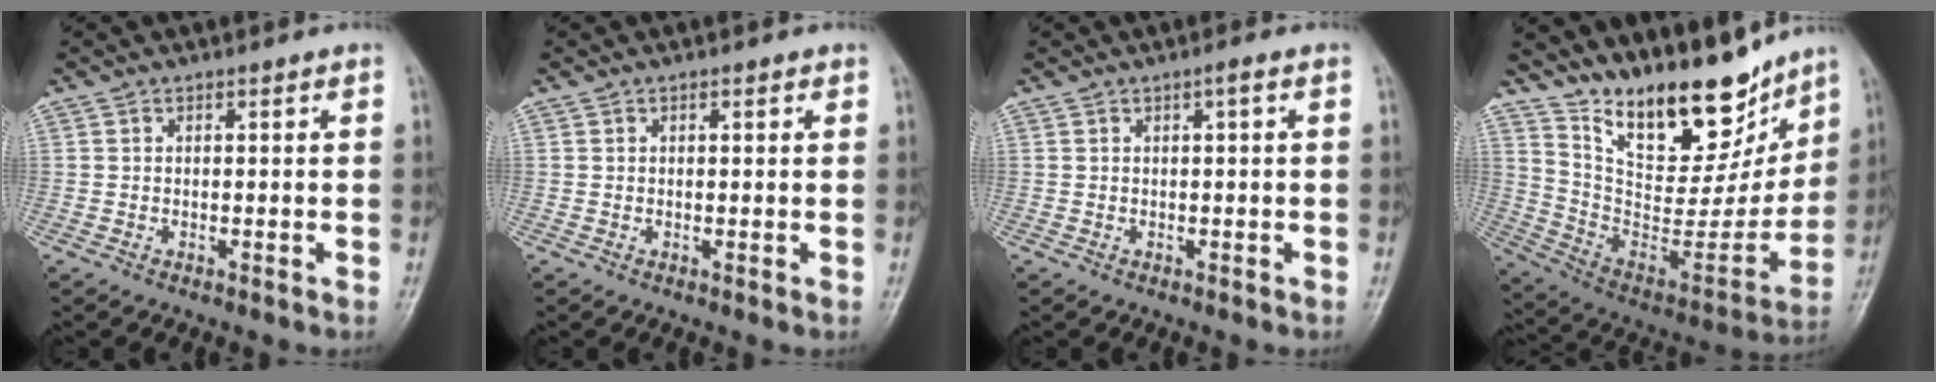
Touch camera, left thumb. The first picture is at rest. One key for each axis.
{"total": 1.1, "fx": 0.5, "fy": 0.4, "fz": 0.9, "tx": -0.012, "ty": 0.001, "tz": 0.005}
{"total": 1.1, "fx": 0.3, "fy": 0.0, "fz": 1.0, "tx": -0.020, "ty": 0.002, "tz": 0.002}
{"total": 23.8, "fx": 17.1, "fy": 9.3, "fz": 13.7, "tx": -0.172, "ty": -0.087, "tz": 0.294}